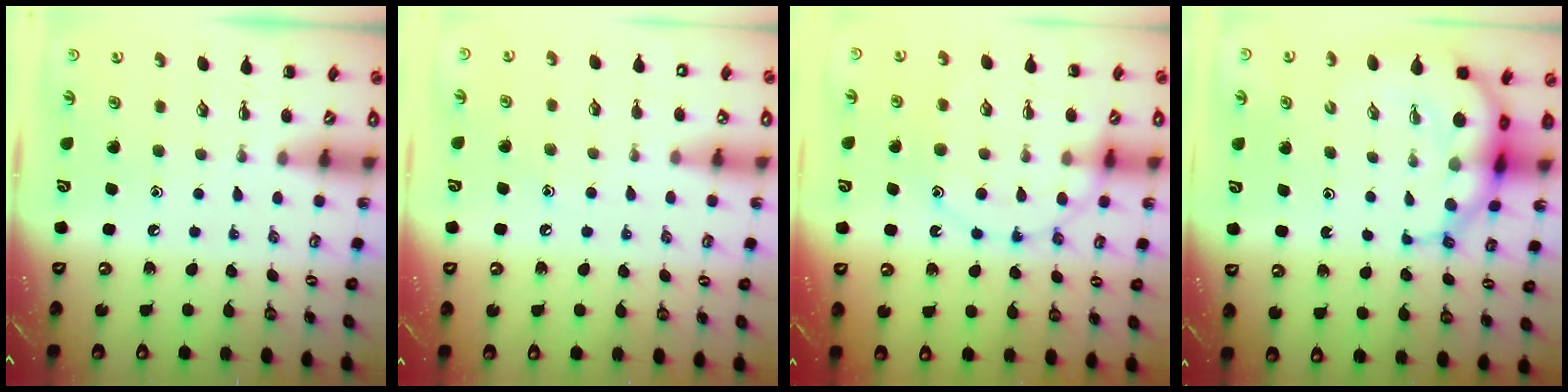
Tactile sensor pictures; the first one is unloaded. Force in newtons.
{"total": 7.2, "press": 7.0, "slide": 1.8}
{"total": 15.1, "press": 15.0, "slide": 1.4}
{"total": 8.8, "press": 8.4, "slide": 2.7}